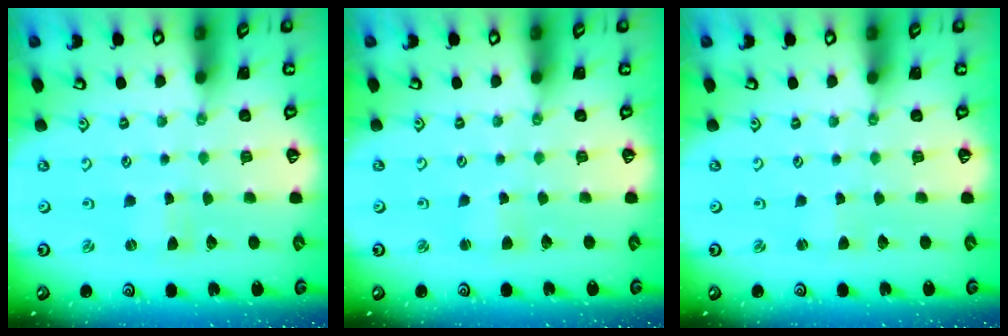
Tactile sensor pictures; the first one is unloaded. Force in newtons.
{"total": 2.7, "press": 2.6, "slide": 0.4}
{"total": 0.8, "press": 0.8, "slide": 0.1}